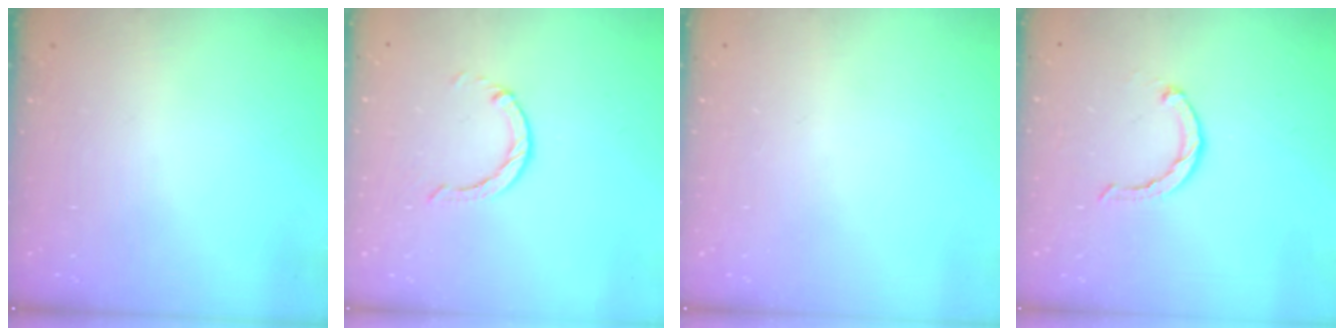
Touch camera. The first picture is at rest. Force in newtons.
{"total": 1.0, "press": 0.9, "slide": 0.3}
{"total": 0.0}
{"total": 3.1, "press": 3.0, "slide": 0.5}